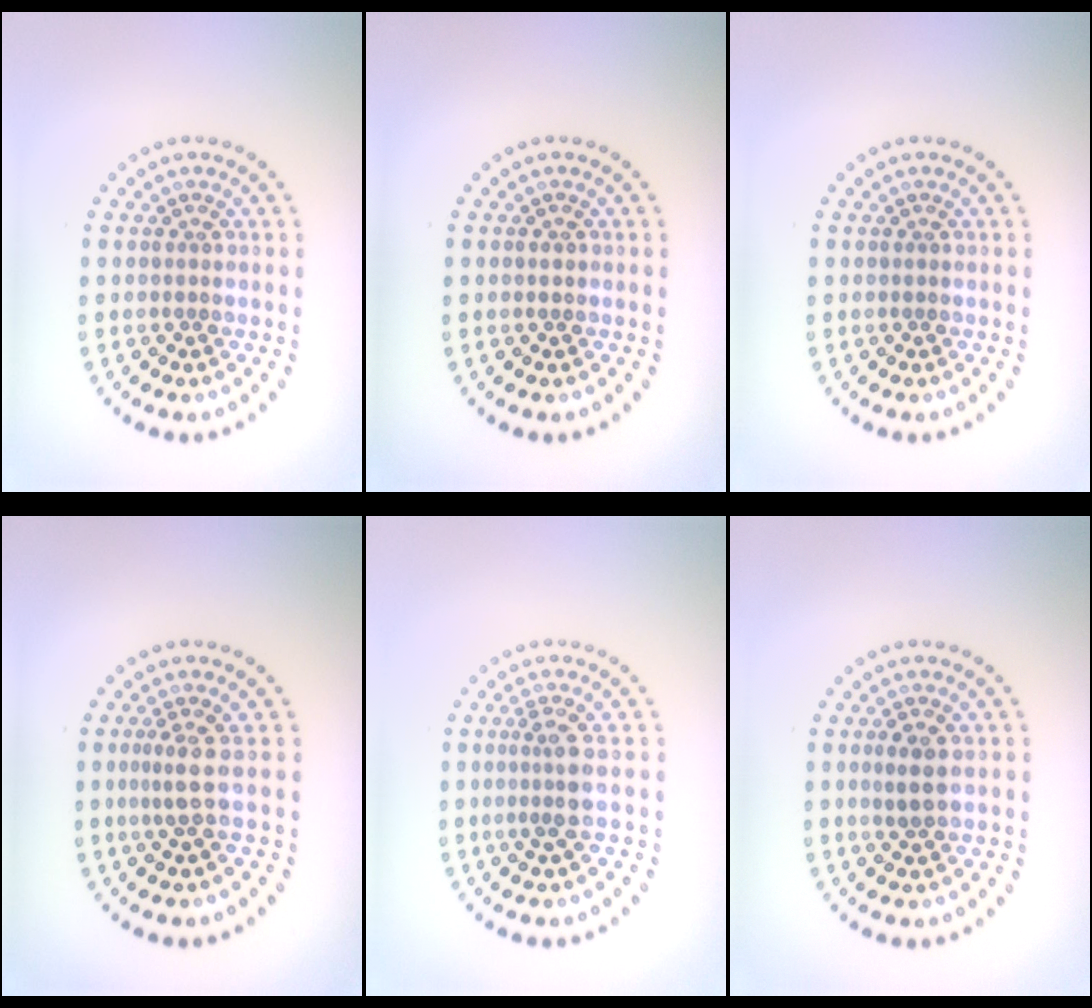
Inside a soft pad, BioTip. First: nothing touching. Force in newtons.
{"total": 0.6, "press": 0.6, "slide": 0.1}
{"total": 0.0}
{"total": 2.0, "press": 1.4, "slide": 1.4}
{"total": 2.3, "press": 1.8, "slide": 1.5}
{"total": 2.1, "press": 2.0, "slide": 0.4}